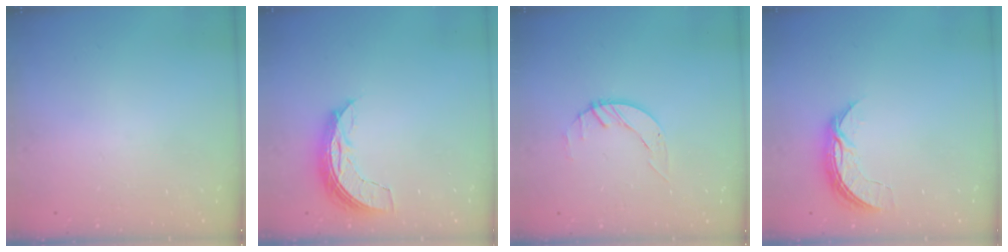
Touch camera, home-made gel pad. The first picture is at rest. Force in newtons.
{"total": 6.9, "press": 6.9, "slide": 0.5}
{"total": 2.9, "press": 2.8, "slide": 0.3}
{"total": 6.8, "press": 6.8, "slide": 0.7}